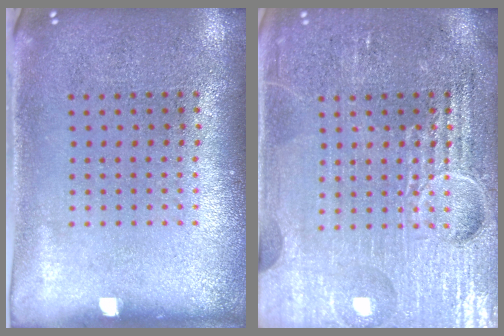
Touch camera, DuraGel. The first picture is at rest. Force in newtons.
{"total": 7.2, "press": 7.2, "slide": 0.8}